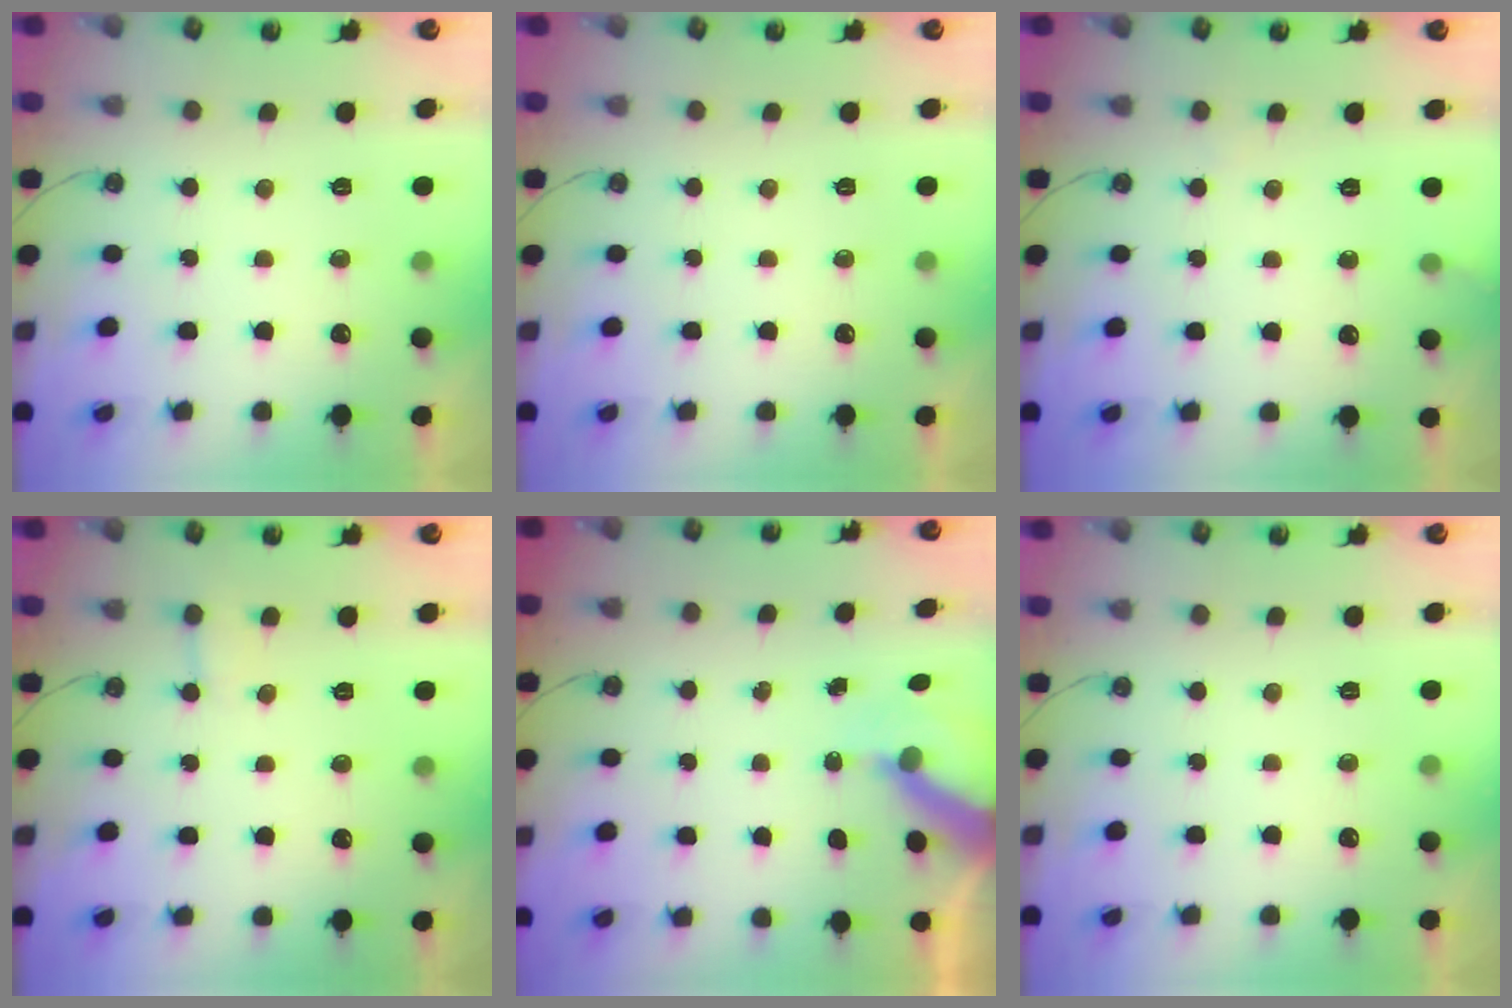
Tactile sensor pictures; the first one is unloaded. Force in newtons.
{"total": 0.0}
{"total": 4.8, "press": 4.7, "slide": 0.2}
{"total": 3.9, "press": 3.9, "slide": 0.3}
{"total": 6.3, "press": 6.3, "slide": 0.7}
{"total": 0.0}